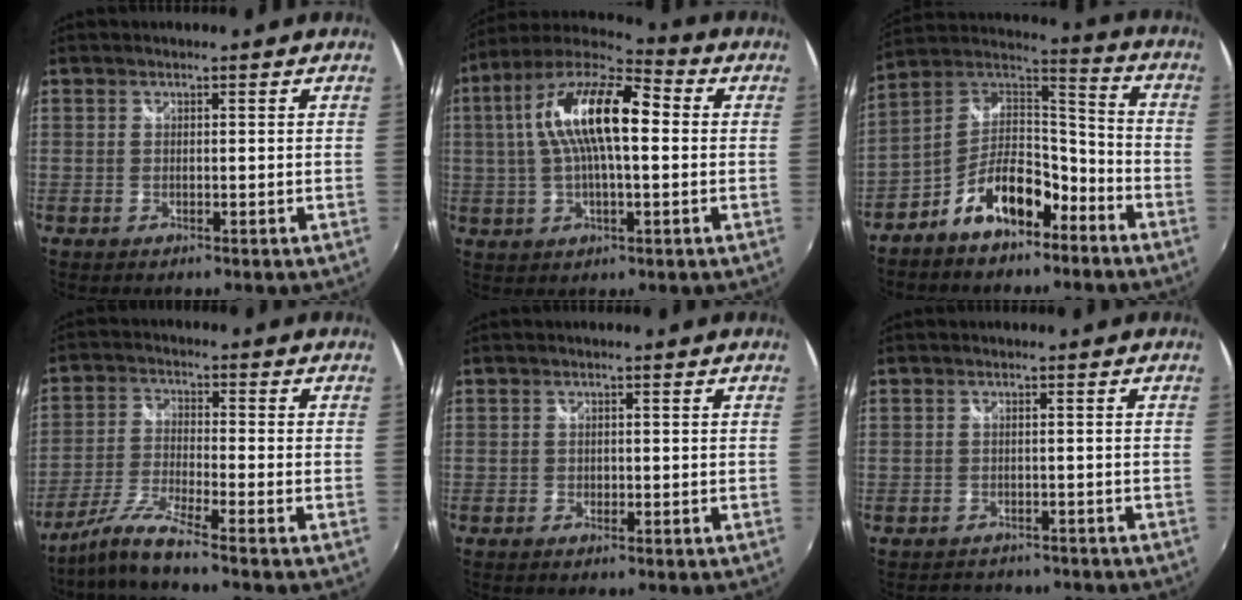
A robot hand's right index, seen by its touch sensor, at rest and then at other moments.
{"total": 17.3, "force": [2.6, 6.2, 15.9], "torque": [-0.291, 0.022, 0.031]}
{"total": 13.5, "force": [-7.3, 7.0, 9.0], "torque": [-0.178, 0.029, -0.118]}
{"total": 6.3, "force": [-5.4, -1.2, 3.1], "torque": [-0.068, -0.004, -0.109]}
{"total": 0.6, "force": [-0.4, 0.5, 0.1], "torque": [-0.002, -0.001, -0.006]}
{"total": 3.7, "force": [-3.0, 2.1, 0.2], "torque": [-0.001, 0.005, -0.043]}